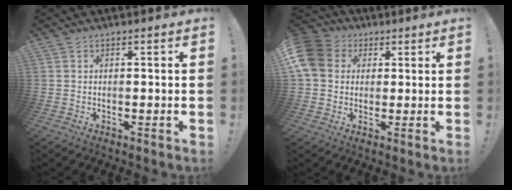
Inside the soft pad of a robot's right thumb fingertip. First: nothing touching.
{"total": 12.9, "force": [2.9, 10.8, 6.4], "torque": [-0.111, -0.003, 0.060]}